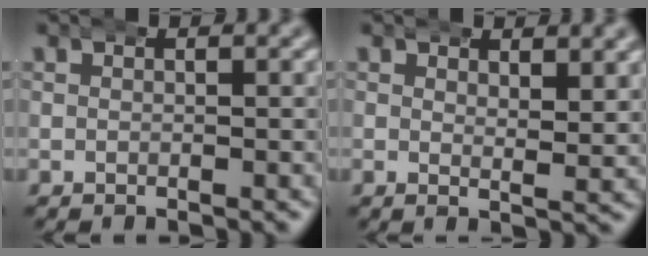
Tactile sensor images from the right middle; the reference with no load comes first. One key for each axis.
{"total": 2.3, "fx": 2.2, "fy": -0.1, "fz": 0.8, "tx": -0.006, "ty": -0.003, "tz": 0.031}